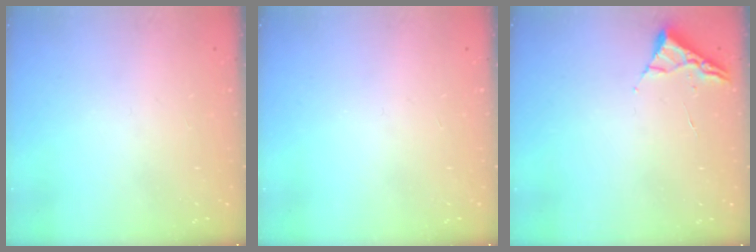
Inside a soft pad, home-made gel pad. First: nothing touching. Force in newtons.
{"total": 0.0}
{"total": 3.1, "press": 3.0, "slide": 0.4}